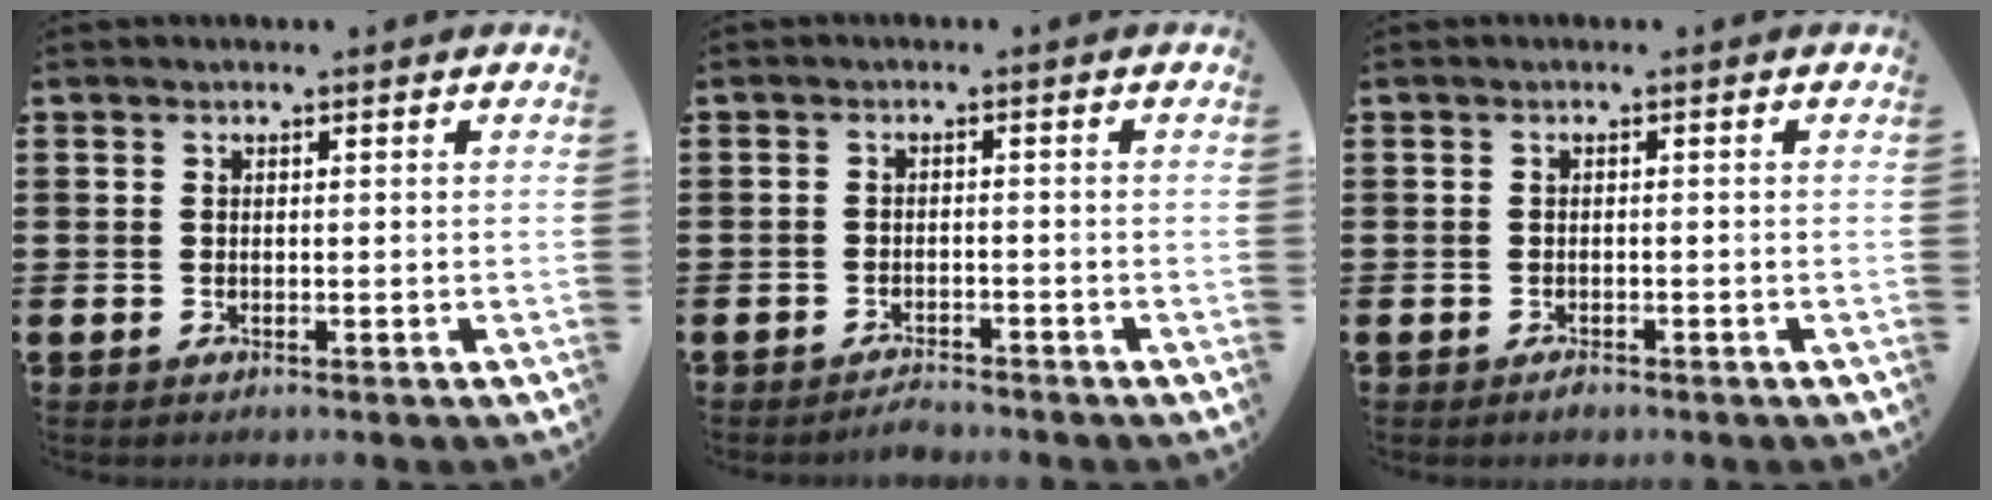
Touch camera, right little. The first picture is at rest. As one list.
[{"total": 1.6, "force": [-1.6, 0.1, 0.0], "torque": [-0.006, 0.003, -0.033]}, {"total": 0.6, "force": [-0.4, 0.4, 0.3], "torque": [0.000, -0.003, -0.011]}]